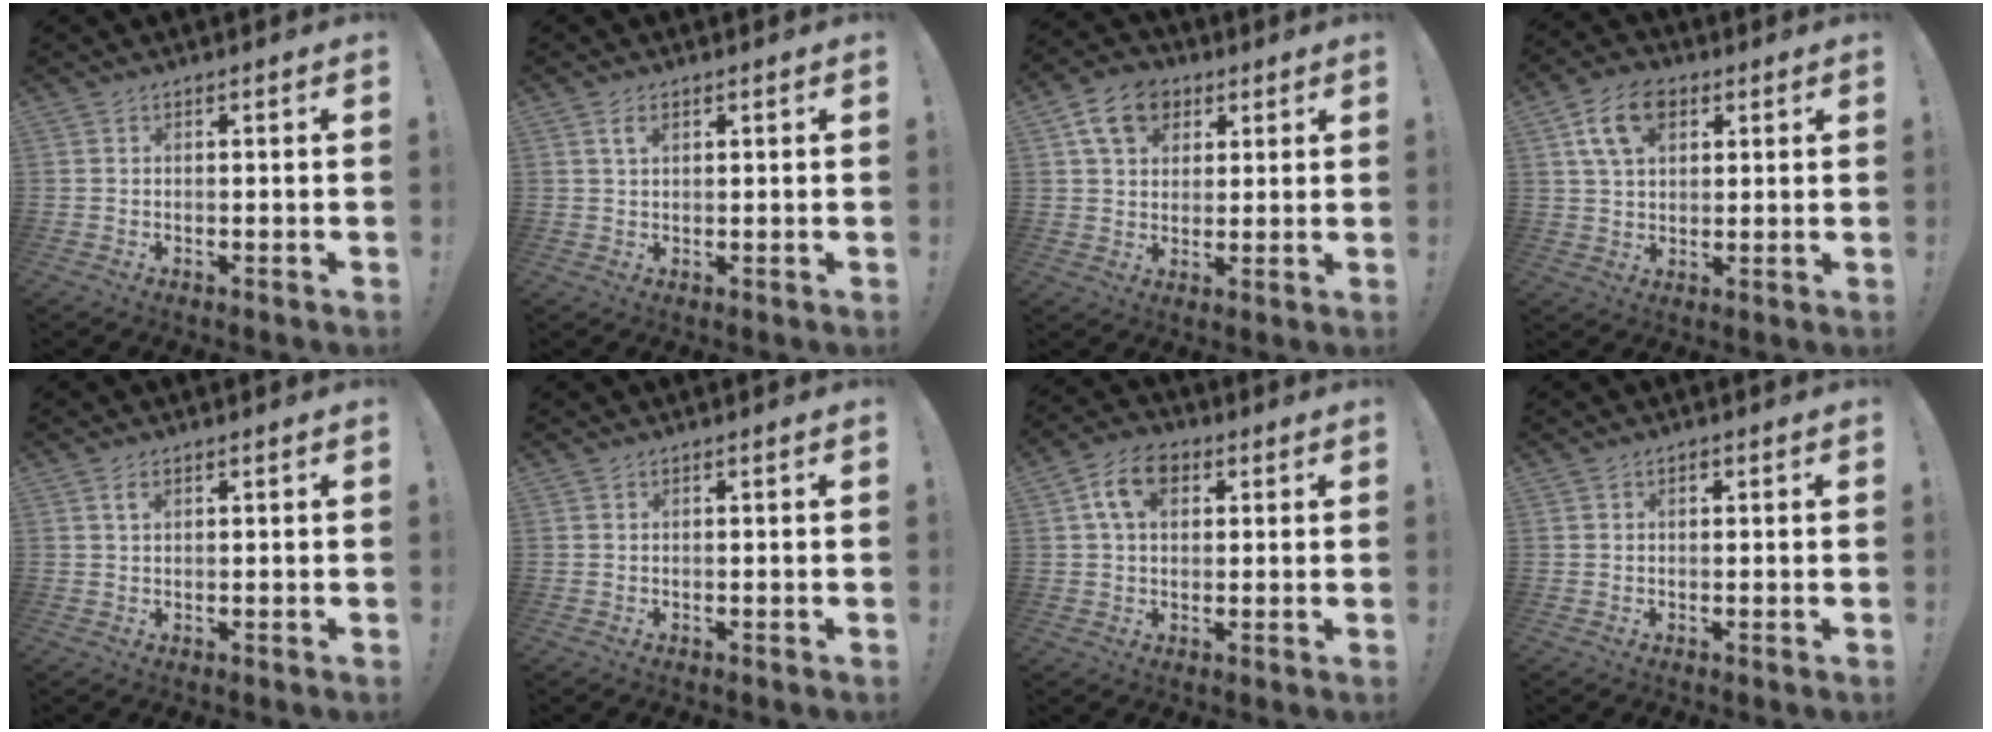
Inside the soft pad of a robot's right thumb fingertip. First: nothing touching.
{"total": 2.6, "force": [1.2, 1.2, 1.9], "torque": [-0.034, -0.002, 0.020]}
{"total": 11.3, "force": [5.3, 8.5, 5.3], "torque": [-0.080, -0.011, 0.103]}
{"total": 11.2, "force": [4.7, 7.2, 7.2], "torque": [-0.125, 0.003, 0.089]}
{"total": 1.9, "force": [0.9, 0.8, 1.5], "torque": [-0.023, -0.002, 0.014]}
{"total": 0.0}
{"total": 9.2, "force": [3.2, 6.2, 5.9], "torque": [-0.102, 0.013, 0.063]}
{"total": 0.6, "force": [0.3, 0.5, 0.4], "torque": [-0.008, 0.003, 0.005]}